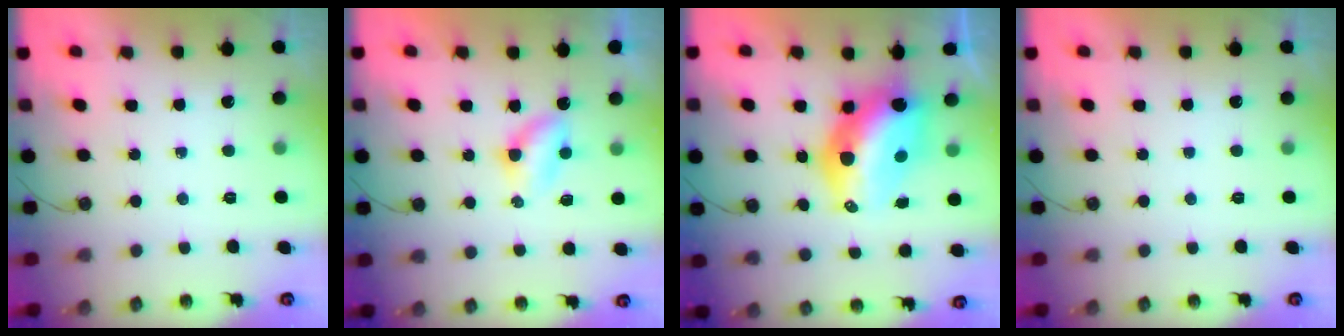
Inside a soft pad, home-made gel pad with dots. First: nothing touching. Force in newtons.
{"total": 3.4, "press": 3.4, "slide": 0.5}
{"total": 14.1, "press": 14.0, "slide": 1.2}
{"total": 0.0}